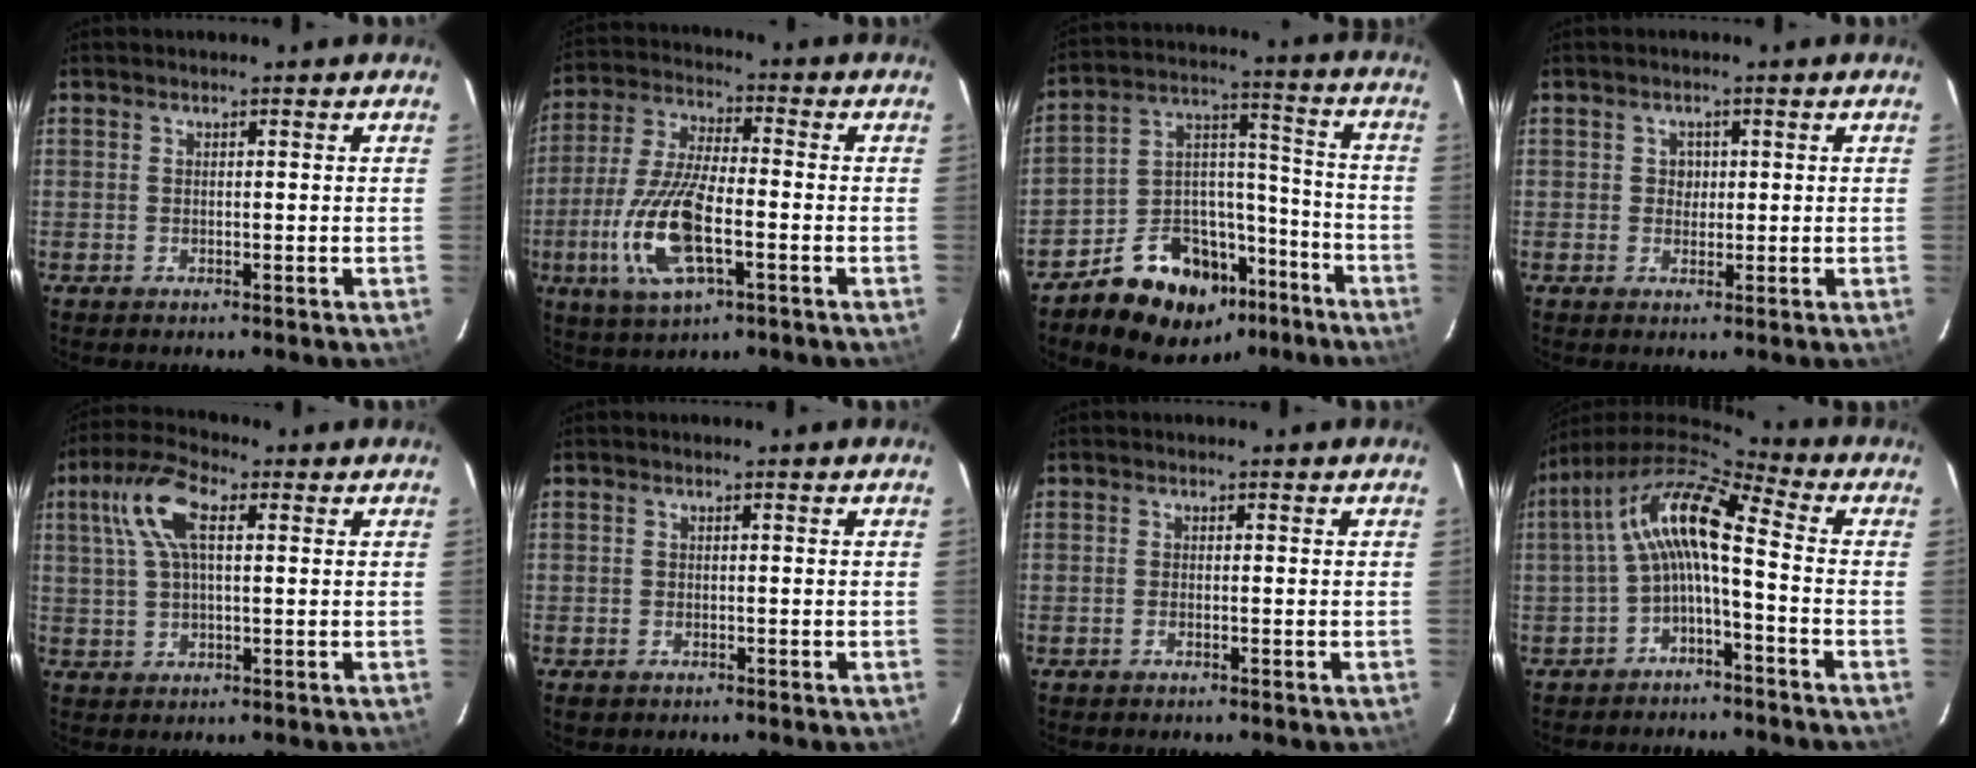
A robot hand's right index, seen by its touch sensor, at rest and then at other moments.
{"total": 14.9, "force": [-4.6, 5.4, 13.1], "torque": [-0.285, -0.010, -0.090]}
{"total": 18.1, "force": [-11.7, 11.4, 8.0], "torque": [-0.150, 0.064, -0.159]}
{"total": 1.8, "force": [0.2, 1.8, 0.3], "torque": [-0.003, 0.006, 0.002]}
{"total": 8.9, "force": [2.8, 3.6, 7.7], "torque": [-0.158, 0.024, 0.052]}
{"total": 1.2, "force": [-0.7, 0.9, 0.4], "torque": [-0.007, -0.001, -0.010]}
{"total": 0.7, "force": [-0.4, 0.2, 0.6], "torque": [-0.013, 0.001, -0.009]}
{"total": 10.2, "force": [-0.8, 2.1, 10.0], "torque": [-0.203, 0.024, -0.020]}